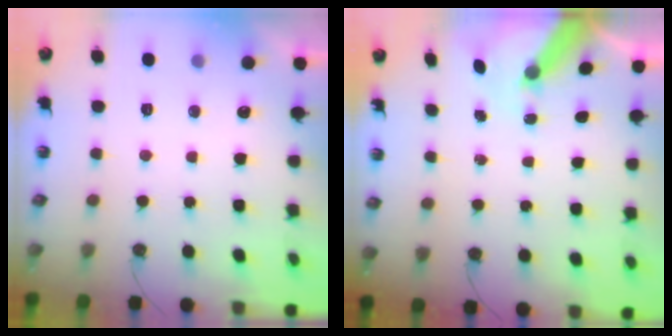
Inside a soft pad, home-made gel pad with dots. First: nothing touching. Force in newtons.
{"total": 8.2, "press": 8.1, "slide": 0.8}